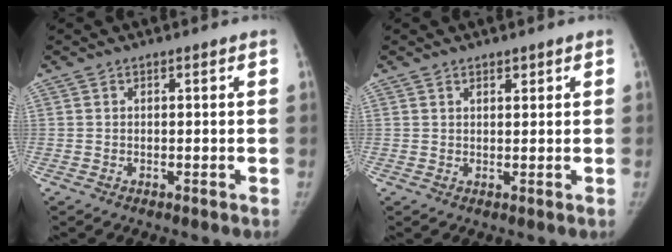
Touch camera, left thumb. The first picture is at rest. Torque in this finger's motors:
{"motor_torque": [-0.47, -0.34, -0.31, 0.02, 0.00]}